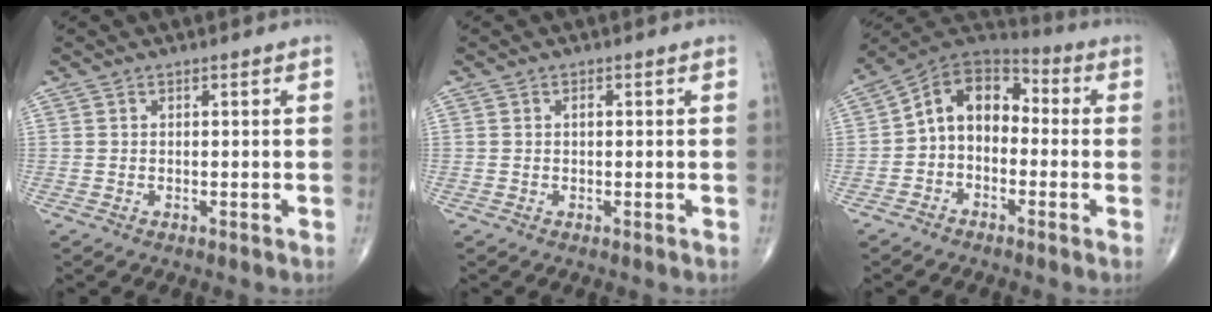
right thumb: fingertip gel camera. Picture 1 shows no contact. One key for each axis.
{"total": 0.8, "fx": 0.1, "fy": 0.5, "fz": 0.7, "tx": -0.011, "ty": 0.001, "tz": -0.001}
{"total": 11.2, "fx": -0.8, "fy": 8.0, "fz": 7.8, "tx": -0.098, "ty": 0.048, "tz": -0.034}